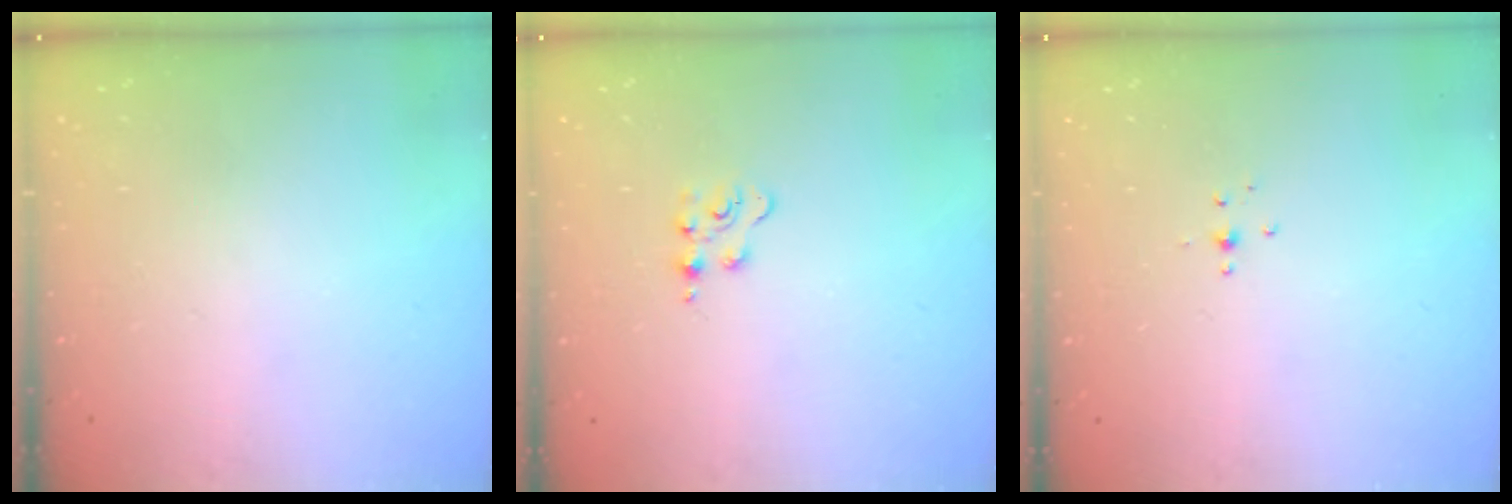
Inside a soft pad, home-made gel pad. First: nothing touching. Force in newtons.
{"total": 3.1, "press": 3.0, "slide": 0.4}
{"total": 2.1, "press": 1.9, "slide": 0.8}